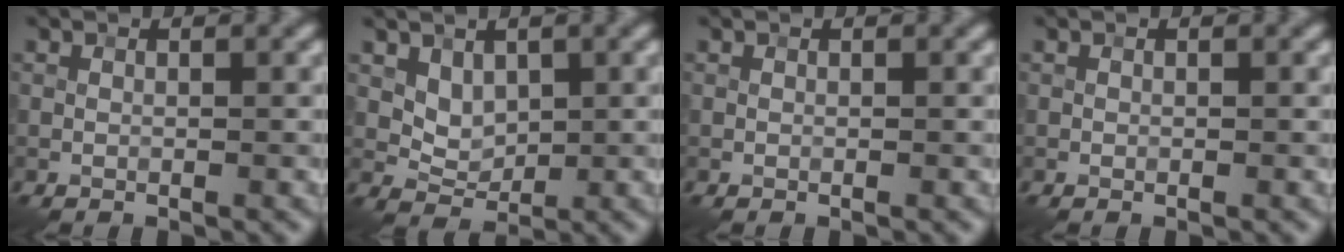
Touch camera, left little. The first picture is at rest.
{"total": 2.3, "force": [1.1, 1.6, 1.2], "torque": [-0.022, -0.010, 0.029]}
{"total": 0.0}
{"total": 0.0}